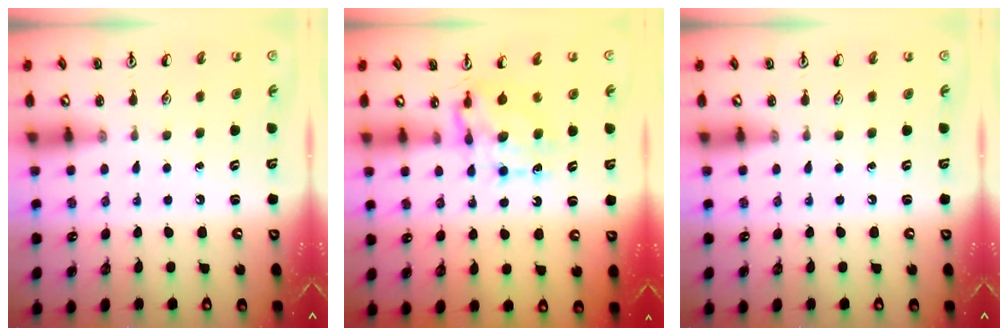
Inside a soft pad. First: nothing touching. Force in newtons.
{"total": 6.8, "press": 6.8, "slide": 0.6}
{"total": 0.0}